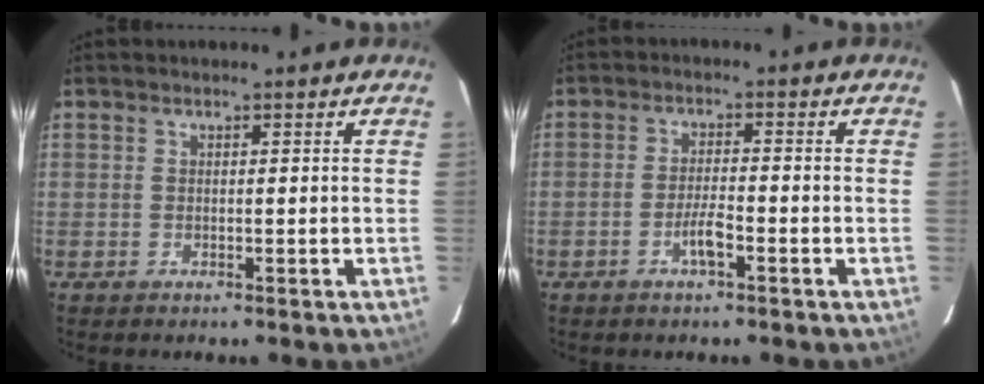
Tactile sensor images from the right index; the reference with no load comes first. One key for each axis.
{"total": 3.4, "fx": -1.7, "fy": 0.5, "fz": 2.9, "tx": -0.056, "ty": 0.001, "tz": -0.032}